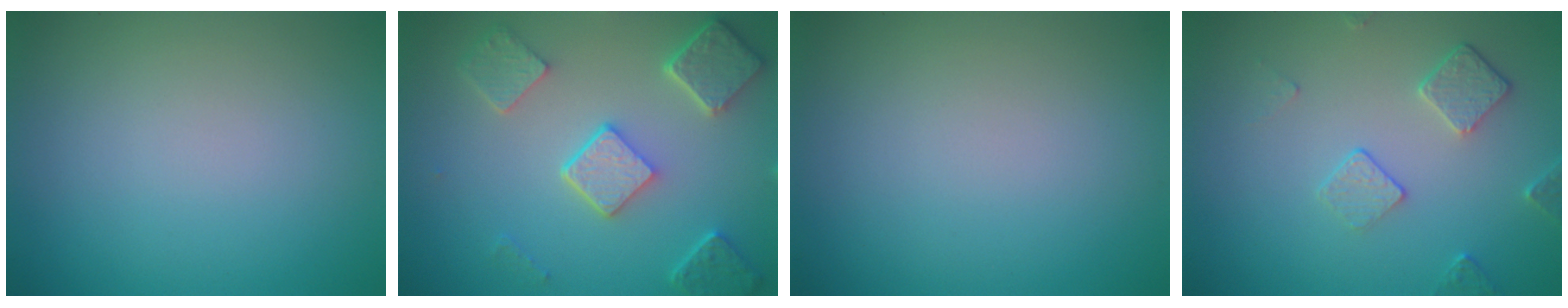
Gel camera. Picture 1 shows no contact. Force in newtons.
{"total": 5.3, "press": 4.1, "slide": 3.4}
{"total": 0.0}
{"total": 2.3, "press": 1.6, "slide": 1.6}